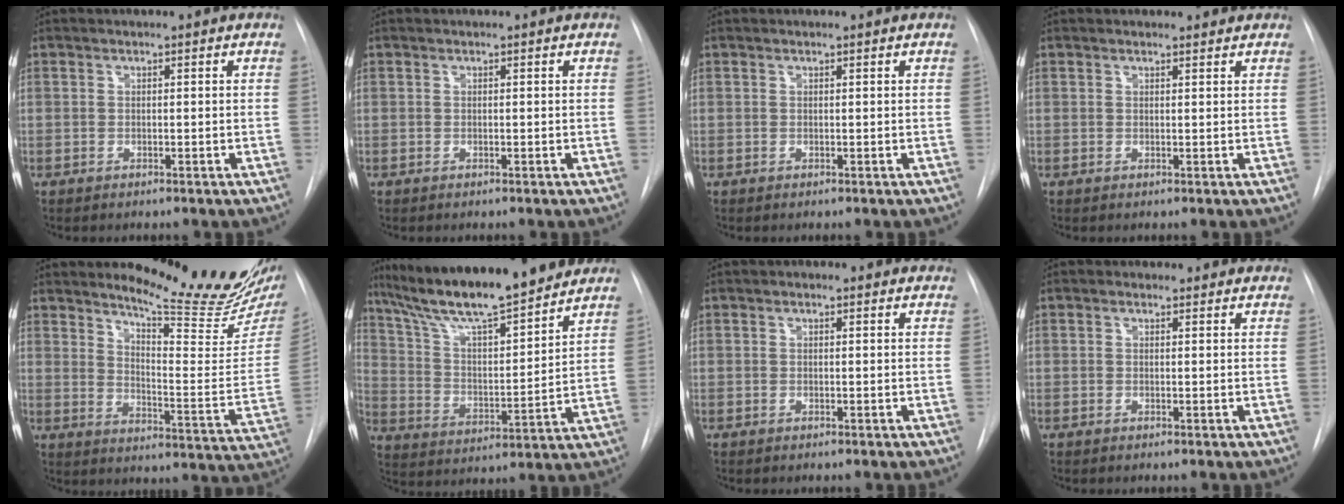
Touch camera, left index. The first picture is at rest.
{"total": 0.0}
{"total": 0.0}
{"total": 1.8, "force": [1.7, 0.4, 0.0], "torque": [-0.008, 0.006, 0.020]}
{"total": 17.4, "force": [15.8, 0.4, 7.3], "torque": [-0.108, -0.111, 0.204]}
{"total": 19.7, "force": [16.9, 2.0, 9.9], "torque": [-0.169, 0.007, 0.278]}
{"total": 1.4, "force": [1.0, 0.7, 0.8], "torque": [-0.013, 0.009, 0.010]}
{"total": 2.0, "force": [1.7, 1.1, 0.1], "torque": [0.000, 0.006, 0.011]}